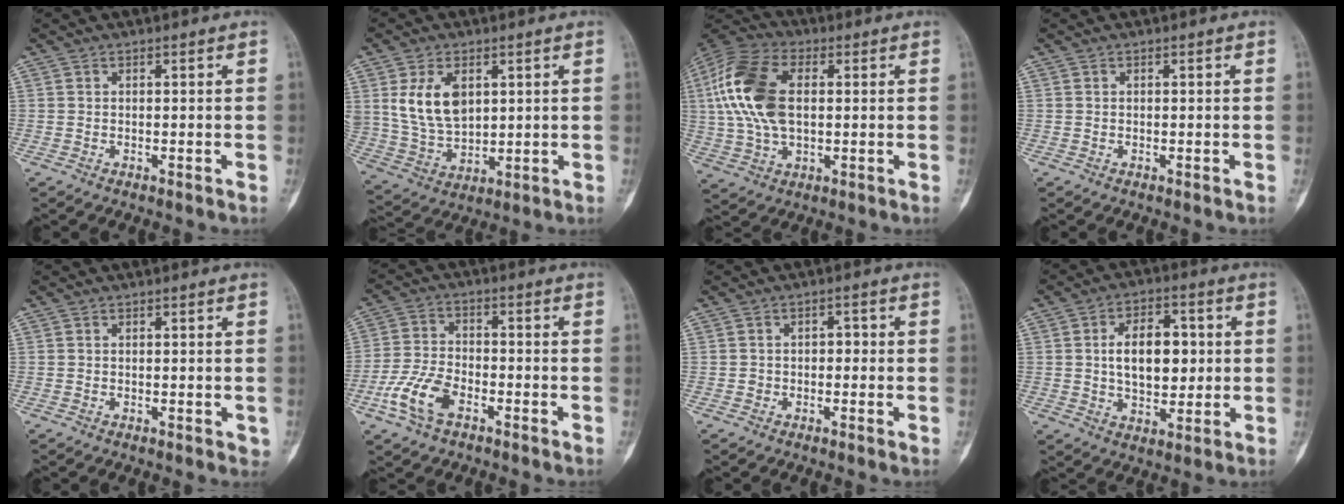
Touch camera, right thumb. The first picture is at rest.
{"total": 11.2, "force": [3.4, 7.2, 7.9], "torque": [-0.135, -0.014, 0.081]}
{"total": 17.1, "force": [2.3, 9.9, 13.7], "torque": [-0.291, 0.014, 0.040]}
{"total": 0.0}
{"total": 0.7, "force": [0.1, 0.4, 0.5], "torque": [0.001, -0.001, 0.003]}
{"total": 8.9, "force": [-4.4, 4.8, 6.1], "torque": [-0.134, 0.020, -0.087]}
{"total": 2.1, "force": [-0.4, 1.8, 1.1], "torque": [0.006, 0.011, -0.012]}
{"total": 11.5, "force": [1.2, 6.9, 9.1], "torque": [-0.115, 0.003, 0.022]}